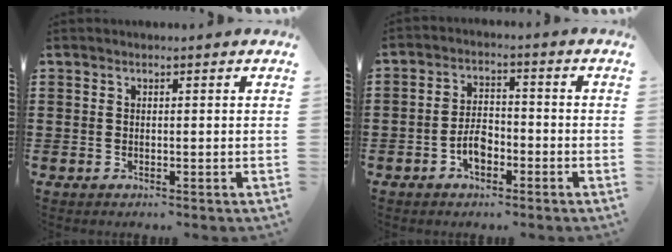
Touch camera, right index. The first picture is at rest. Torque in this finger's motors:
{"motor_torque": [2.14, 0.00, 0.65, 0.08]}